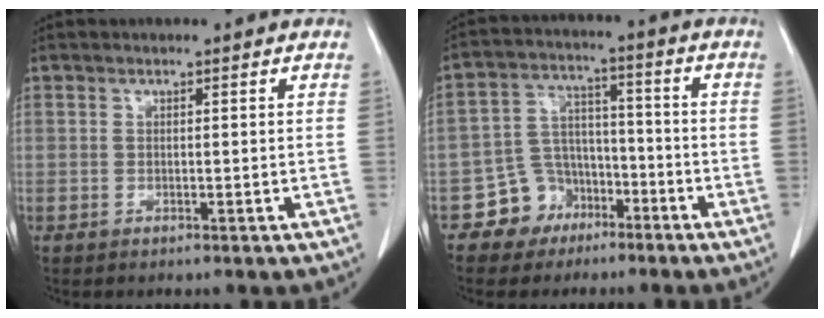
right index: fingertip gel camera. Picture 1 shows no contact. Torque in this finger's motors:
{"motor_torque": [-0.13, -0.18, -0.24, -0.11]}